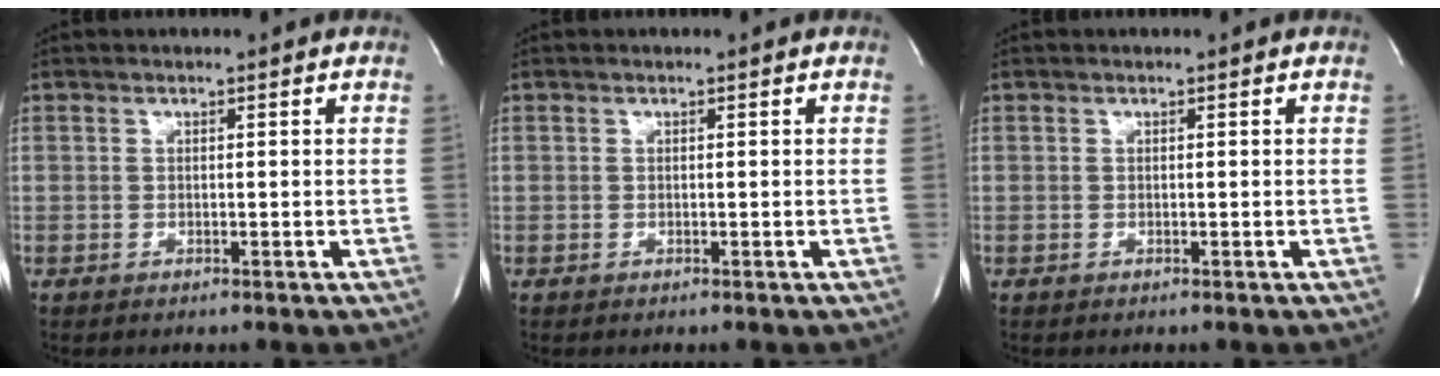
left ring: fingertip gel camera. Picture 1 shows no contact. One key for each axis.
{"total": 0.0}
{"total": 0.0}